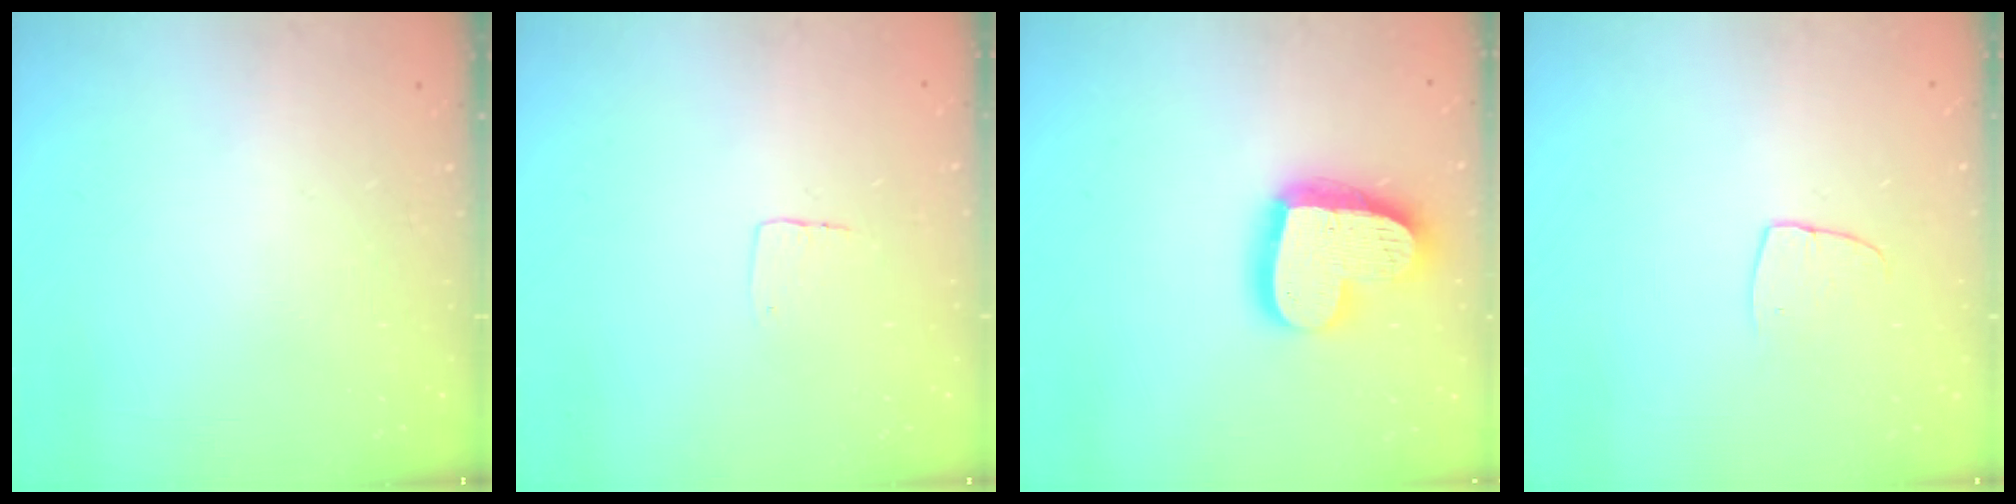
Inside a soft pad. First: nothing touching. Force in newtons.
{"total": 4.3, "press": 4.3, "slide": 0.3}
{"total": 19.9, "press": 19.9, "slide": 1.6}
{"total": 6.4, "press": 6.4, "slide": 0.3}